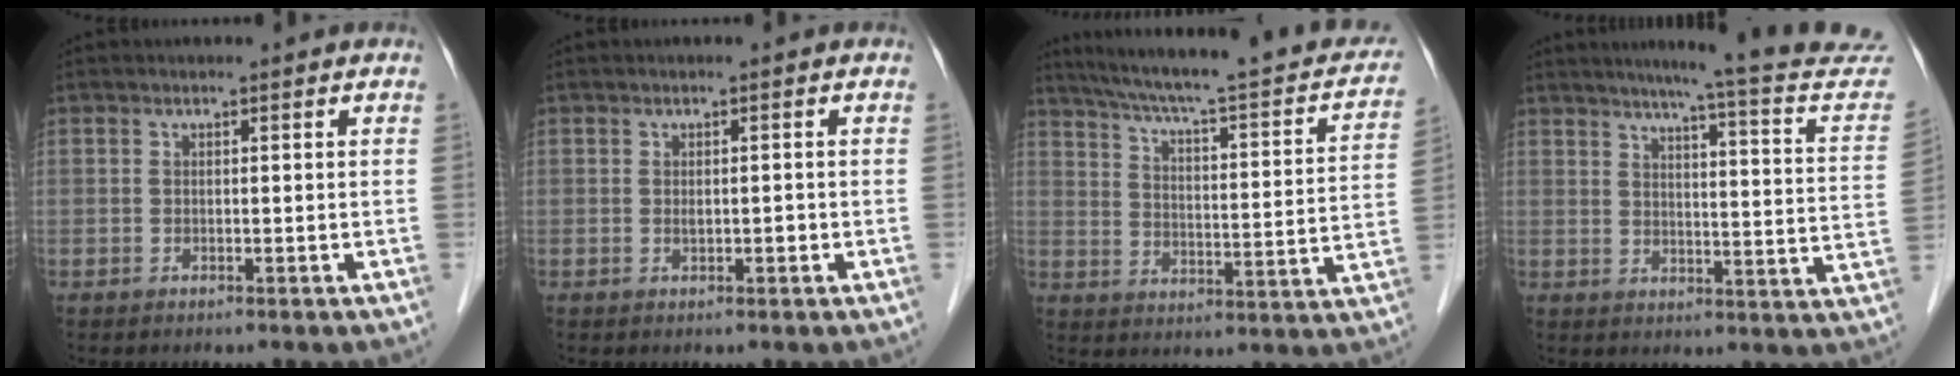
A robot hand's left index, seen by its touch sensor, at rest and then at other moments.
{"total": 1.0, "force": [-0.5, 0.2, 0.8], "torque": [-0.014, 0.001, -0.007]}
{"total": 24.6, "force": [20.1, 3.9, 13.7], "torque": [-0.203, 0.007, 0.257]}
{"total": 20.4, "force": [18.8, 0.1, 8.1], "torque": [-0.106, -0.065, 0.210]}